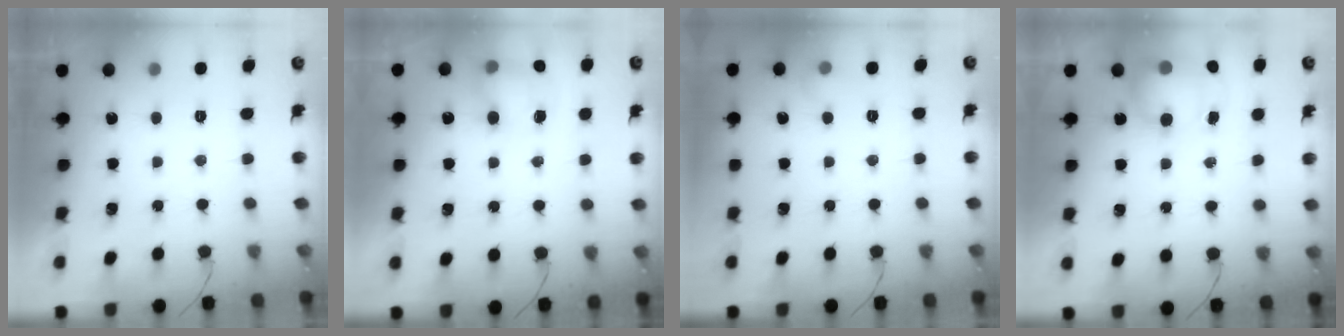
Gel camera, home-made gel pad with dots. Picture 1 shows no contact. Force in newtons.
{"total": 6.8, "press": 6.8, "slide": 0.5}
{"total": 4.5, "press": 4.2, "slide": 1.6}
{"total": 7.4, "press": 7.4, "slide": 1.1}